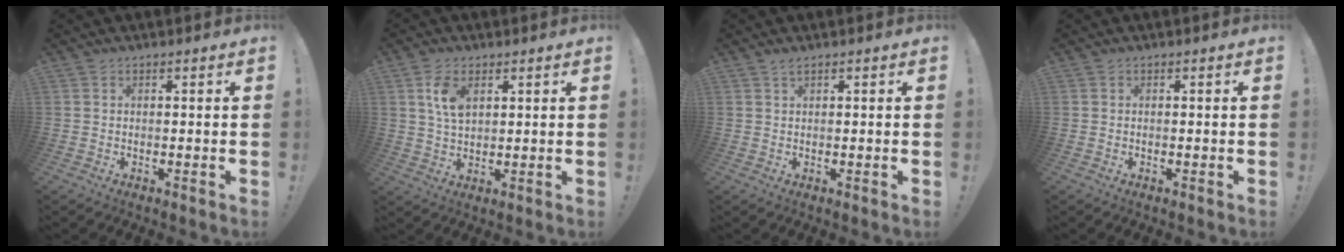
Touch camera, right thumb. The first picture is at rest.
{"total": 7.1, "force": [2.9, 3.9, 5.1], "torque": [-0.096, -0.008, 0.052]}
{"total": 1.4, "force": [1.2, 0.4, 0.6], "torque": [-0.007, 0.000, 0.020]}
{"total": 0.0}